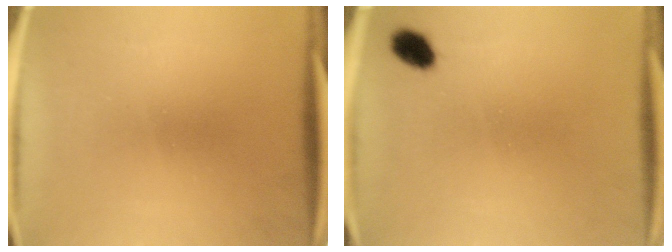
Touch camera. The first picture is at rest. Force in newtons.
{"total": 3.6}